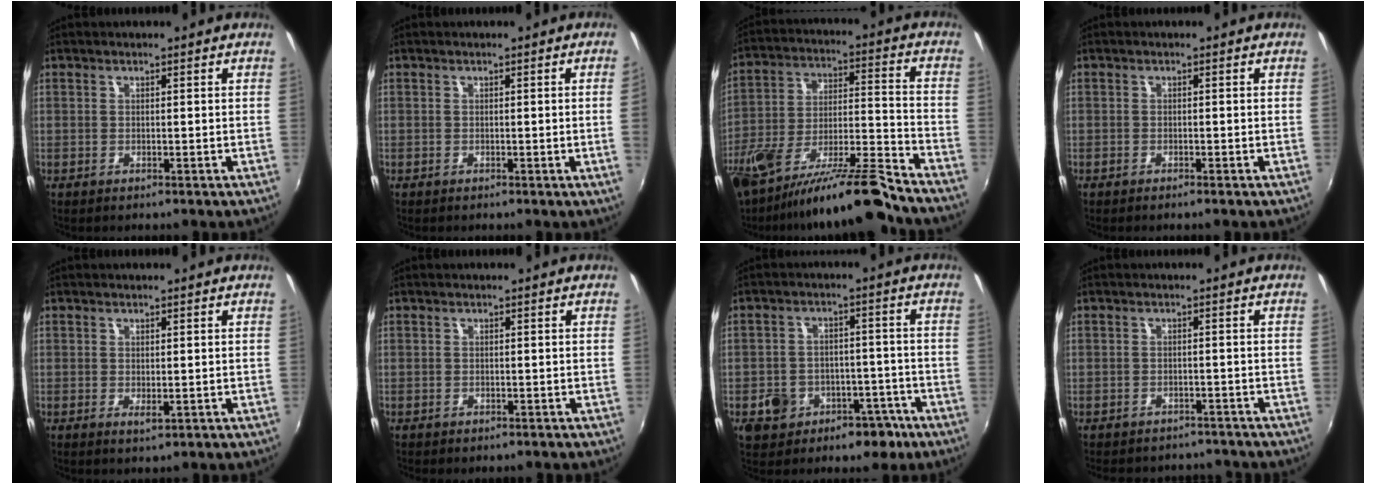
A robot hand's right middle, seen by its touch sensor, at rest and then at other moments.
{"total": 1.8, "force": [0.2, -1.1, 1.4], "torque": [-0.012, -0.012, 0.005]}
{"total": 19.3, "force": [-15.3, 1.6, 11.7], "torque": [-0.219, -0.040, -0.257]}
{"total": 0.9, "force": [-0.8, 0.0, 0.4], "torque": [-0.010, -0.001, -0.017]}
{"total": 1.2, "force": [-0.1, 0.5, 1.1], "torque": [-0.019, -0.004, -0.001]}
{"total": 0.8, "force": [-0.7, 0.3, 0.2], "torque": [-0.007, -0.002, -0.010]}
{"total": 10.2, "force": [-5.5, 7.5, 4.1], "torque": [-0.093, 0.033, -0.059]}
{"total": 7.4, "force": [-6.6, 2.9, 1.8], "torque": [-0.046, -0.005, -0.086]}